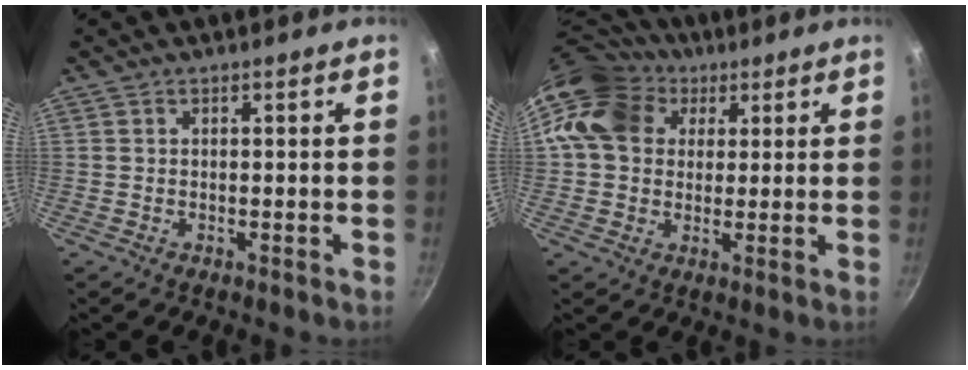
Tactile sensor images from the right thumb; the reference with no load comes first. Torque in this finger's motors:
{"motor_torque": [1.99, 2.46, 0.24, 0.13, 0.52]}